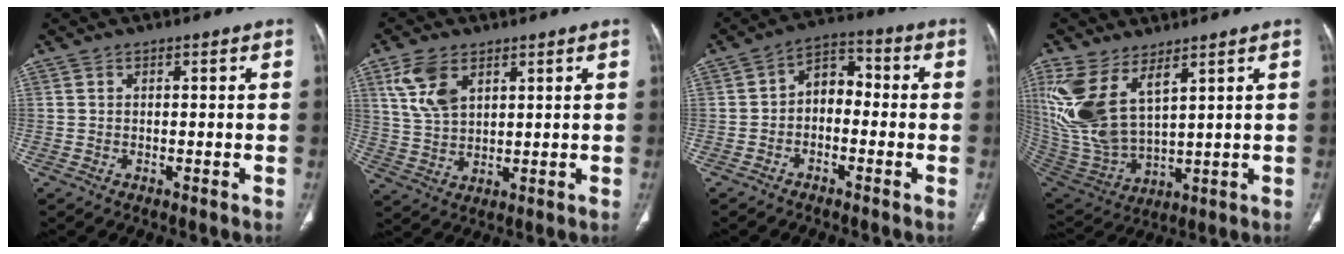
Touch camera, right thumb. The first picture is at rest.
{"total": 8.1, "force": [3.8, 4.6, 5.4], "torque": [-0.104, -0.008, 0.084]}
{"total": 6.6, "force": [-1.3, 4.6, 4.5], "torque": [-0.052, 0.036, -0.038]}
{"total": 15.3, "force": [7.2, 7.1, 11.4], "torque": [-0.245, -0.029, 0.169]}